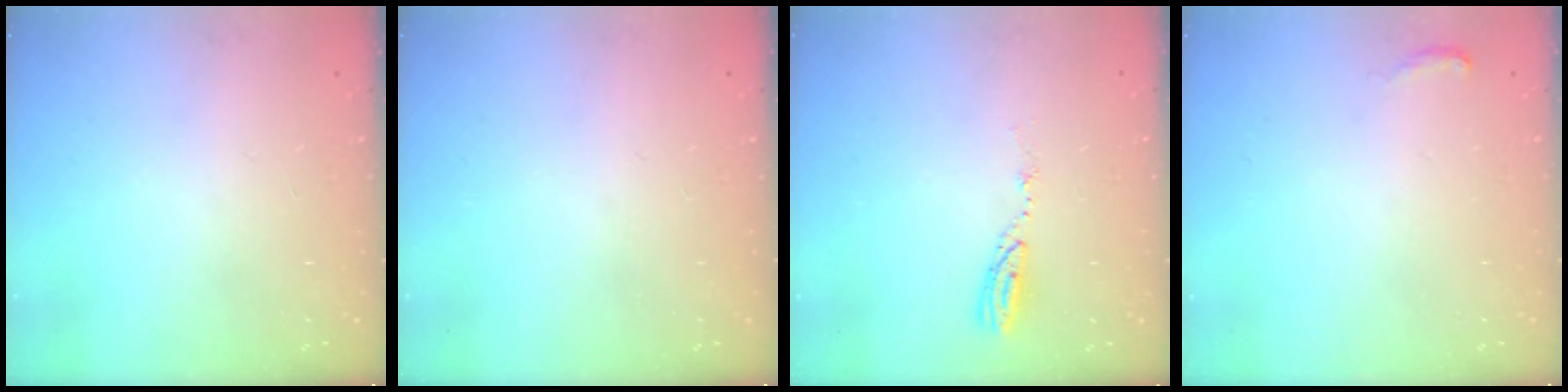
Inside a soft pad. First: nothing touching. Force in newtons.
{"total": 0.0}
{"total": 5.3, "press": 5.3, "slide": 0.2}
{"total": 3.6, "press": 3.3, "slide": 1.4}